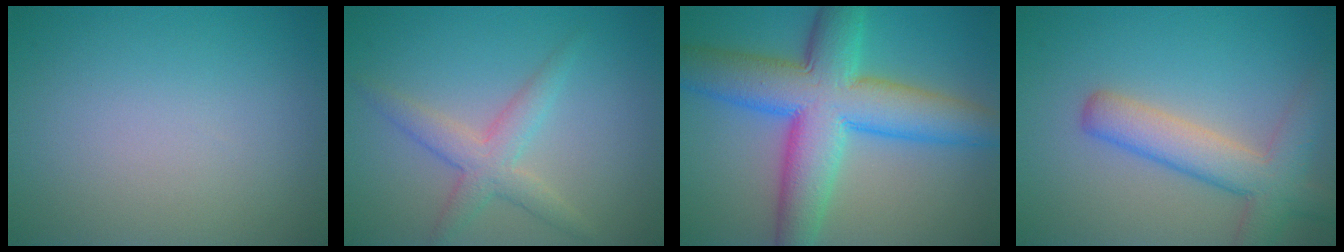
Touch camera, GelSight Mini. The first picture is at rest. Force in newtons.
{"total": 3.2, "press": 3.2, "slide": 0.1}
{"total": 11.1, "press": 11.1, "slide": 0.1}
{"total": 5.4, "press": 5.3, "slide": 0.4}